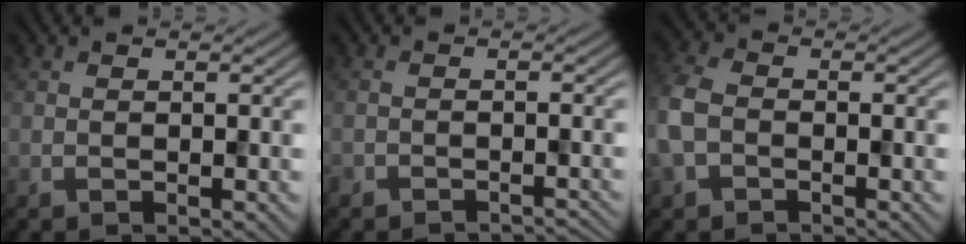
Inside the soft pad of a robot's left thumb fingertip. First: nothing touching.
{"total": 2.1, "force": [-2.1, 0.4, 0.3], "torque": [0.000, -0.001, -0.032]}
{"total": 5.2, "force": [-1.4, 3.8, 3.3], "torque": [-0.096, -0.002, -0.039]}